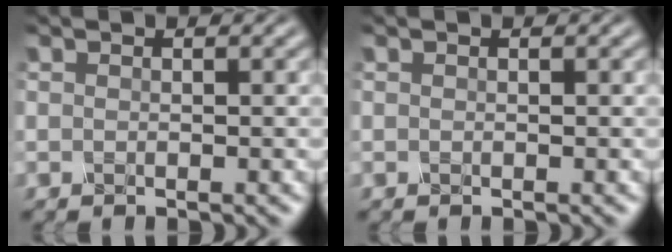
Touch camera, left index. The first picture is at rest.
{"total": 0.0}